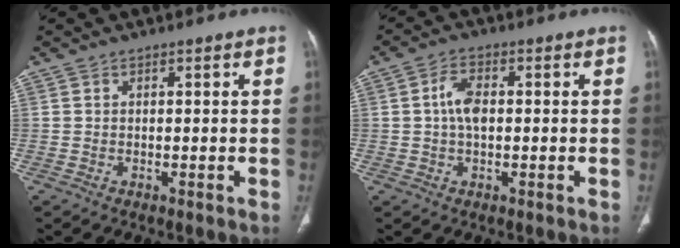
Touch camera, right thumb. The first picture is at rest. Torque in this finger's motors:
{"motor_torque": [1.04, 1.16, 0.63, -0.46, 0.05]}